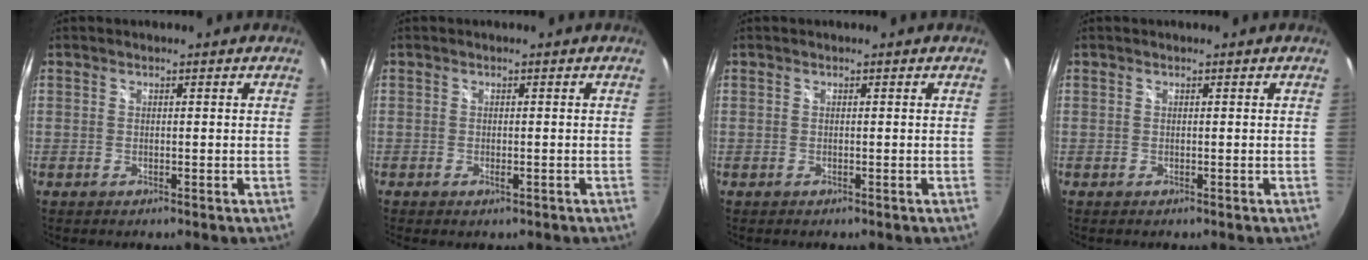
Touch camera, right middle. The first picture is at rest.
{"total": 0.7, "force": [0.0, 0.5, 0.5], "torque": [-0.005, 0.000, 0.000]}
{"total": 0.5, "force": [0.5, -0.1, -0.2], "torque": [0.004, 0.000, 0.008]}
{"total": 0.0}